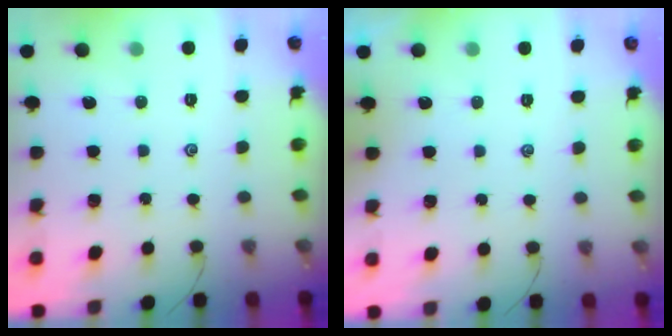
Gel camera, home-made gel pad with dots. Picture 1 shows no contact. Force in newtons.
{"total": 1.2, "press": 1.2, "slide": 0.3}